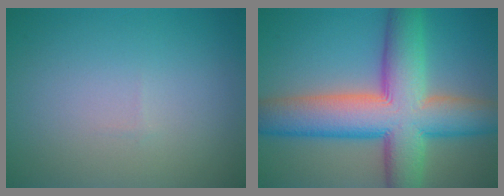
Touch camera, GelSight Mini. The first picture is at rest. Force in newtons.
{"total": 12.3, "press": 12.3, "slide": 0.6}